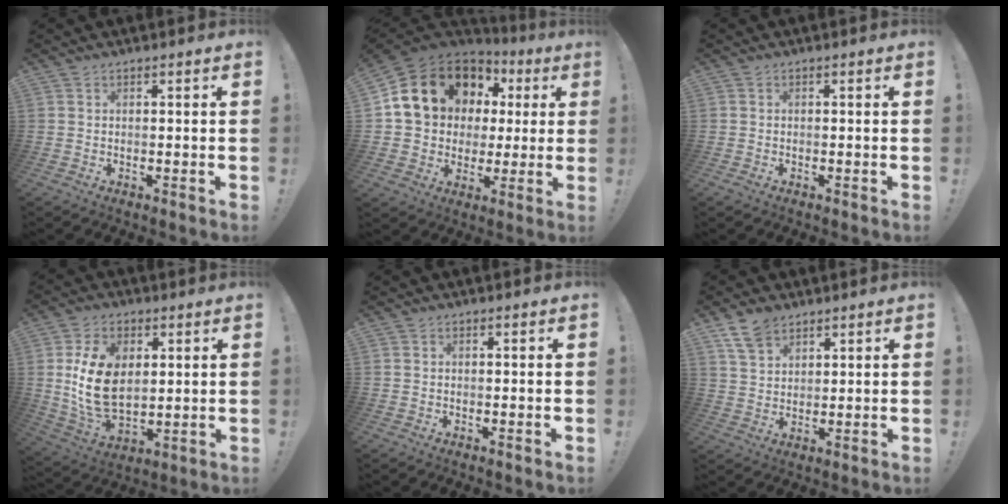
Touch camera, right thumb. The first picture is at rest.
{"total": 18.5, "force": [7.2, 14.4, 9.1], "torque": [-0.146, -0.023, 0.158]}
{"total": 0.7, "force": [-0.5, 0.3, 0.3], "torque": [-0.006, 0.002, -0.009]}
{"total": 18.2, "force": [3.3, 12.3, 13.1], "torque": [-0.232, -0.013, 0.059]}
{"total": 0.0}
{"total": 7.8, "force": [5.5, 4.4, 3.4], "torque": [-0.074, -0.015, 0.109]}